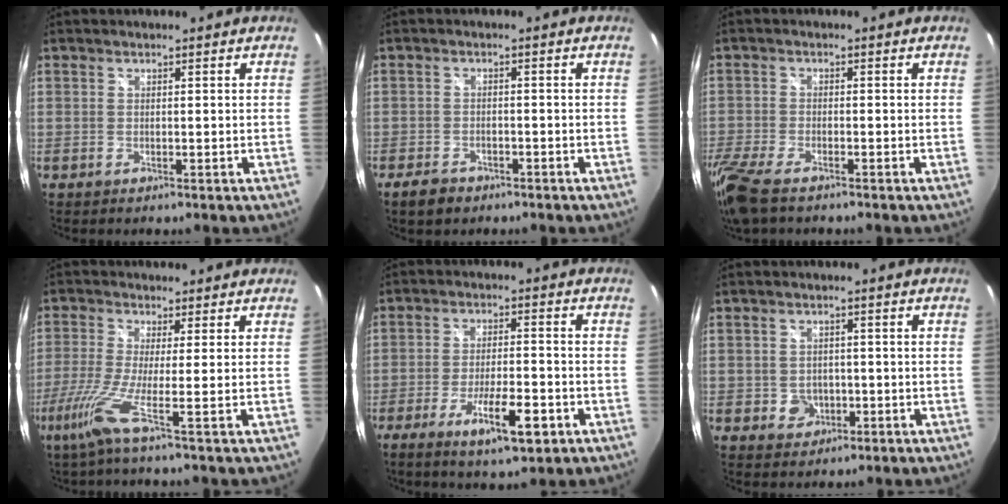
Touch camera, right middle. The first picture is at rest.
{"total": 4.2, "force": [-3.0, 2.4, 1.6], "torque": [-0.047, 0.000, -0.047]}
{"total": 10.6, "force": [-7.9, 3.2, 6.2], "torque": [-0.162, -0.039, -0.152]}
{"total": 6.5, "force": [-3.3, -1.9, 5.3], "torque": [-0.147, -0.017, -0.071]}
{"total": 9.6, "force": [-5.1, 2.0, 7.9], "torque": [-0.157, -0.015, -0.079]}
{"total": 3.7, "force": [-1.0, 3.5, 1.0], "torque": [-0.024, 0.004, -0.007]}